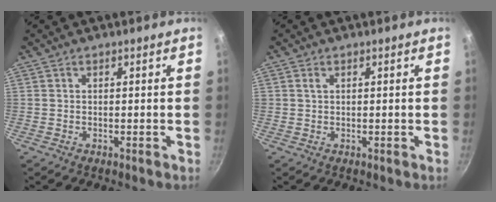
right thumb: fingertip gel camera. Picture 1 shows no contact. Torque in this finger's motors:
{"motor_torque": [-0.15, -0.14, 0.16, 0.36, -0.02]}